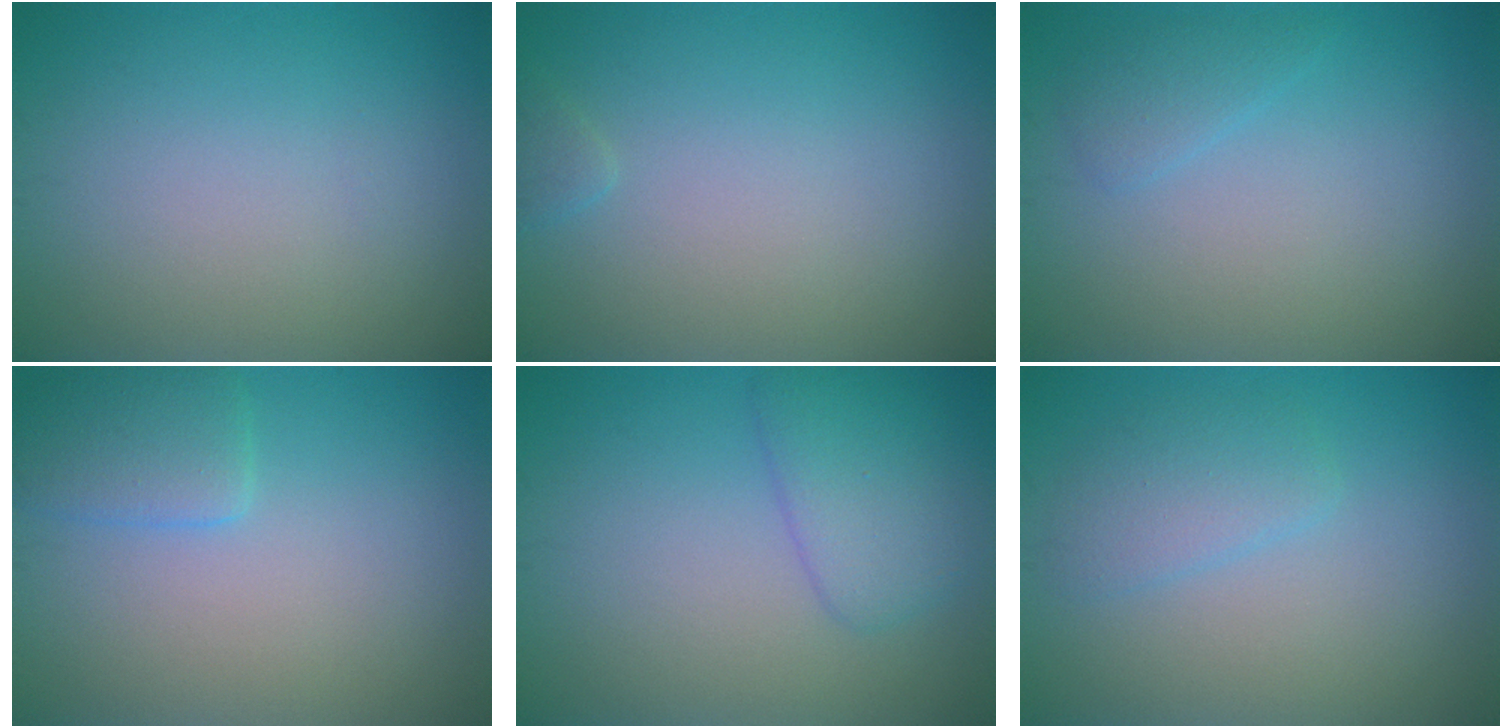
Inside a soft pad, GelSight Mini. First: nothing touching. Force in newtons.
{"total": 0.7, "press": 0.7, "slide": 0.1}
{"total": 1.4, "press": 1.4, "slide": 0.1}
{"total": 2.6, "press": 2.5, "slide": 0.2}
{"total": 3.4, "press": 3.4, "slide": 0.1}
{"total": 2.1, "press": 2.1, "slide": 0.2}